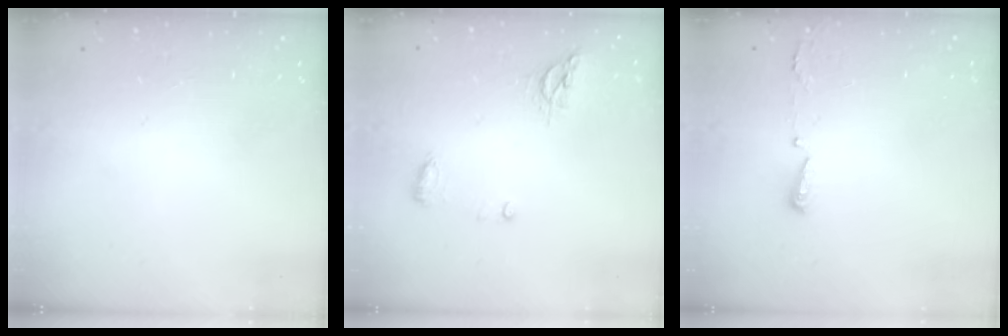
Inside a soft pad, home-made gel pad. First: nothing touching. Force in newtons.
{"total": 8.4, "press": 6.9, "slide": 4.9}
{"total": 2.9, "press": 2.8, "slide": 0.6}